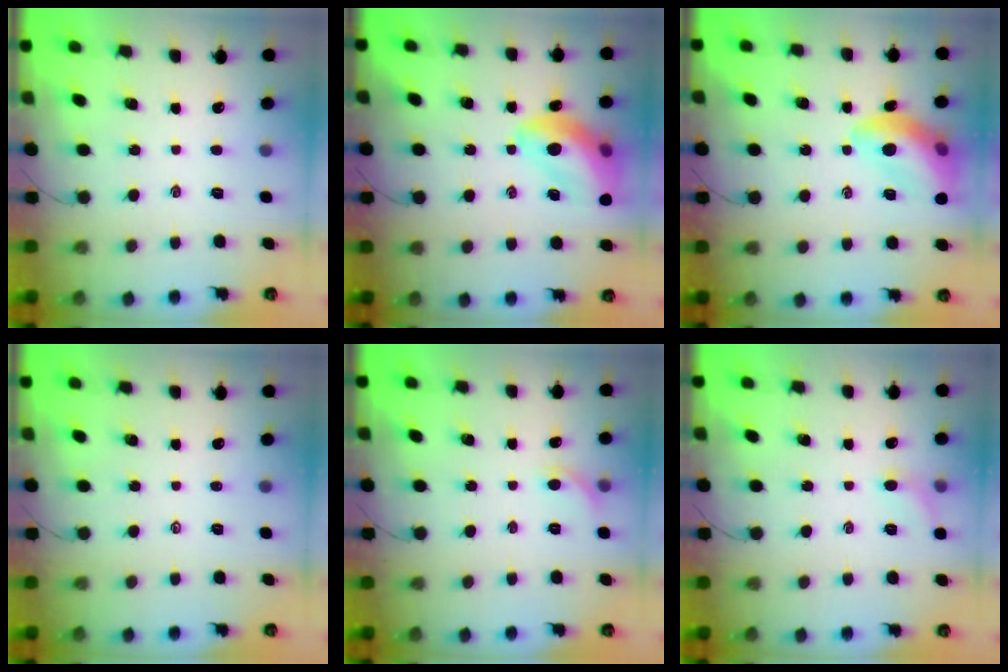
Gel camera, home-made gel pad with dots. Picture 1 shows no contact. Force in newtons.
{"total": 16.7, "press": 16.4, "slide": 3.1}
{"total": 14.7, "press": 14.7, "slide": 1.3}
{"total": 0.0}
{"total": 5.9, "press": 5.6, "slide": 1.6}
{"total": 5.6, "press": 5.3, "slide": 1.8}